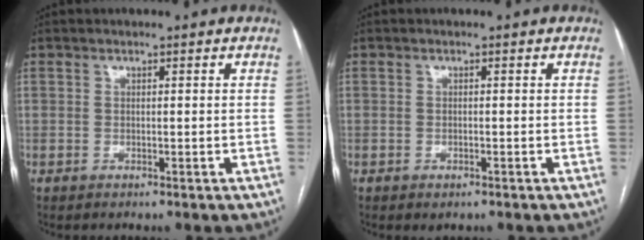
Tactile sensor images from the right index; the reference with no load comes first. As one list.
[{"total": 0.9, "force": [-0.5, 0.3, 0.6], "torque": [-0.010, -0.002, -0.003]}]